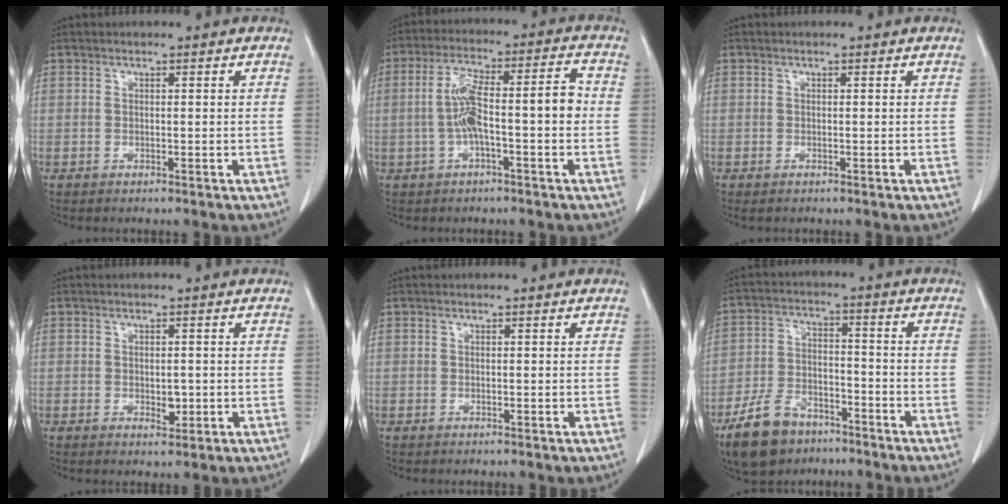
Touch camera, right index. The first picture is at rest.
{"total": 9.8, "force": [-1.1, 1.7, 9.5], "torque": [-0.171, 0.038, -0.016]}
{"total": 0.0}
{"total": 2.0, "force": [-0.3, 1.1, 1.6], "torque": [-0.025, -0.001, 0.002]}
{"total": 0.0}
{"total": 10.2, "force": [-7.1, 5.6, 4.8], "torque": [-0.109, -0.002, -0.126]}